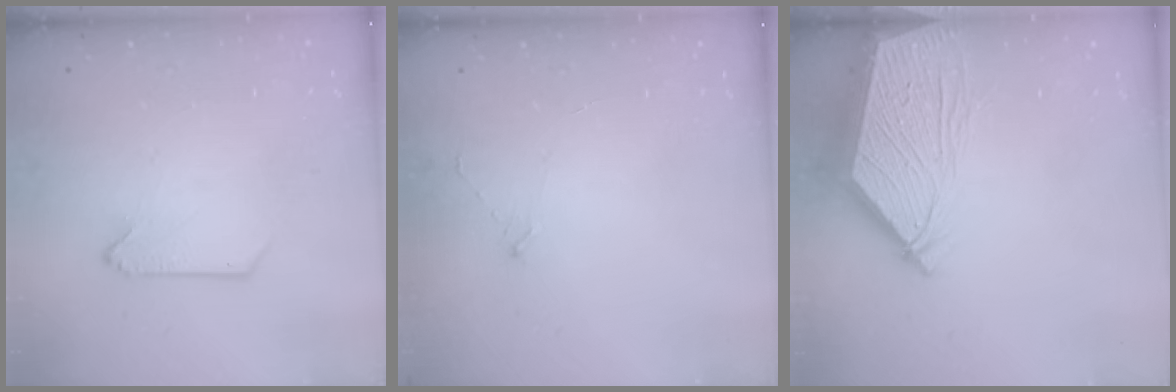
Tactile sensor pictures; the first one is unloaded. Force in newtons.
{"total": 2.4, "press": 2.4, "slide": 0.2}
{"total": 8.4, "press": 8.3, "slide": 0.9}